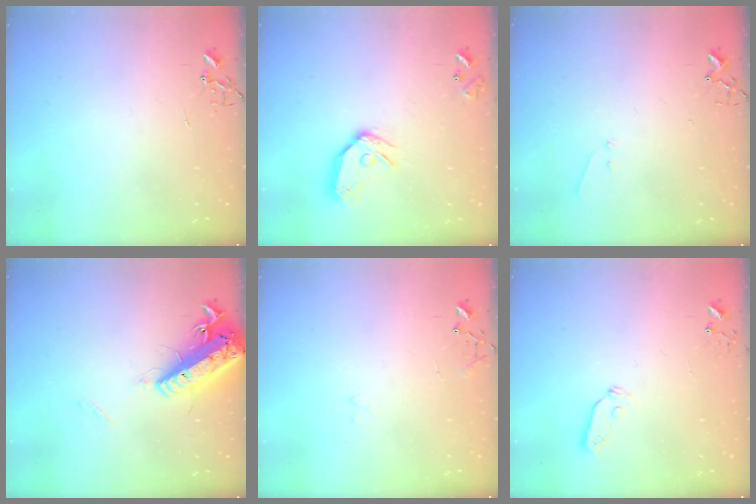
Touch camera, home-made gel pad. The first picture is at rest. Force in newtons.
{"total": 12.3, "press": 12.2, "slide": 1.5}
{"total": 5.7, "press": 5.7, "slide": 0.7}
{"total": 18.1, "press": 17.7, "slide": 3.9}
{"total": 8.0, "press": 8.0, "slide": 0.9}
{"total": 4.6, "press": 4.6, "slide": 0.3}